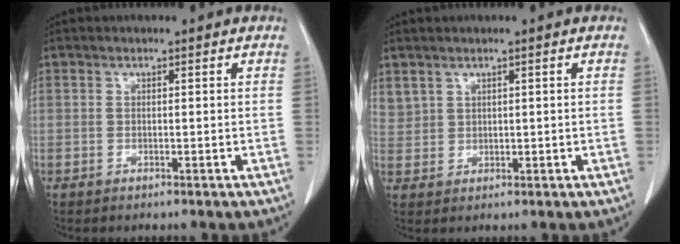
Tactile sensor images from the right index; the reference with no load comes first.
{"total": 2.8, "force": [1.8, 2.0, 0.8], "torque": [-0.020, 0.010, 0.050]}